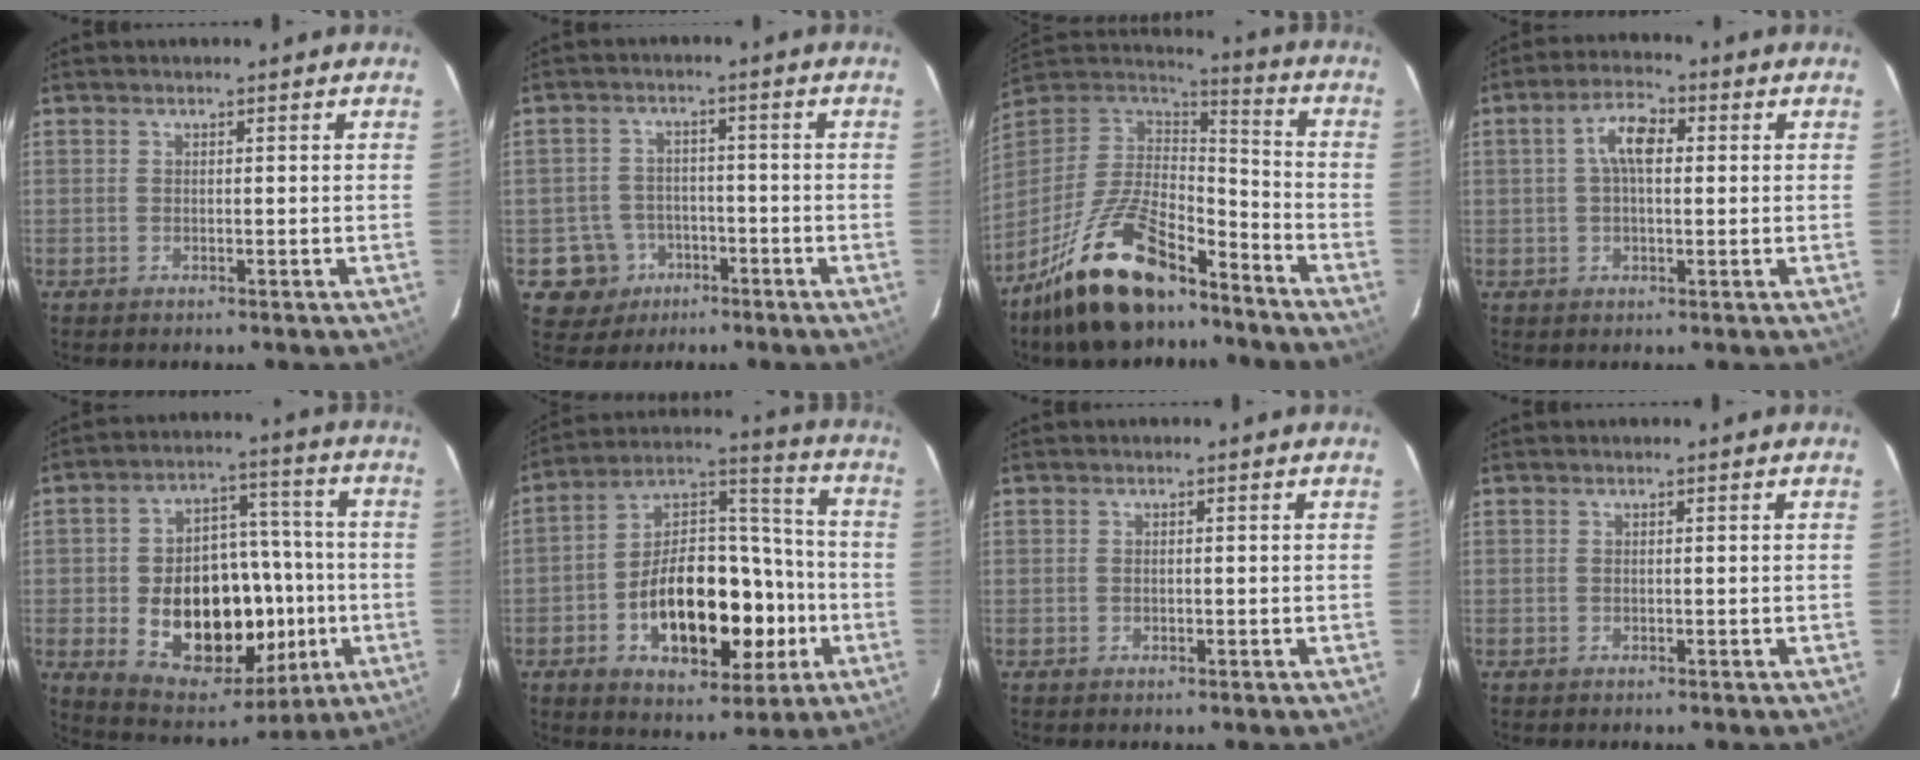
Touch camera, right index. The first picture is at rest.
{"total": 7.1, "force": [-3.4, 6.3, 0.3], "torque": [-0.022, 0.029, -0.046]}
{"total": 22.0, "force": [-15.3, 8.7, 13.2], "torque": [-0.268, -0.010, -0.264]}
{"total": 6.0, "force": [0.9, 2.8, 5.2], "torque": [-0.097, 0.019, 0.015]}
{"total": 21.4, "force": [-4.1, 14.4, 15.3], "torque": [-0.287, 0.023, -0.033]}
{"total": 21.6, "force": [-6.6, 12.1, 16.5], "torque": [-0.289, 0.042, -0.089]}
{"total": 0.5, "force": [-0.1, 0.5, 0.2], "torque": [-0.002, 0.001, -0.001]}
{"total": 0.0}